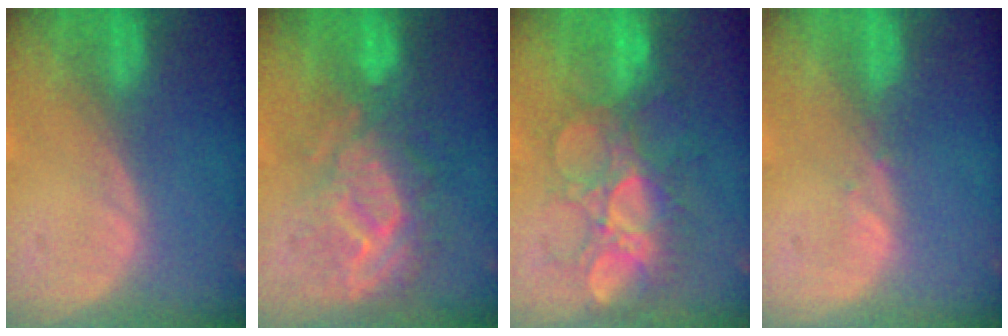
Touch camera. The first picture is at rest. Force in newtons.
{"total": 9.0, "press": 8.9, "slide": 1.7}
{"total": 9.2, "press": 8.8, "slide": 2.5}
{"total": 0.6, "press": 0.6, "slide": 0.1}